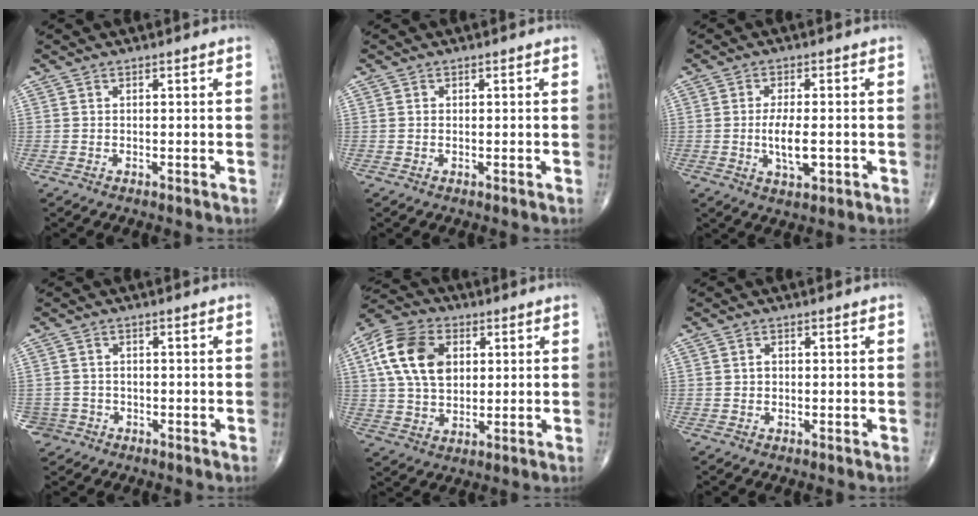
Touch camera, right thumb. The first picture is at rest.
{"total": 0.0}
{"total": 6.3, "force": [-0.9, 2.6, 5.6], "torque": [-0.104, -0.008, -0.014]}
{"total": 3.2, "force": [-1.4, 2.9, -0.3], "torque": [0.018, 0.012, -0.026]}
{"total": 13.9, "force": [3.5, 9.5, 9.6], "torque": [-0.169, 0.005, 0.060]}
{"total": 1.0, "force": [0.1, 0.9, 0.5], "torque": [-0.004, 0.002, 0.001]}